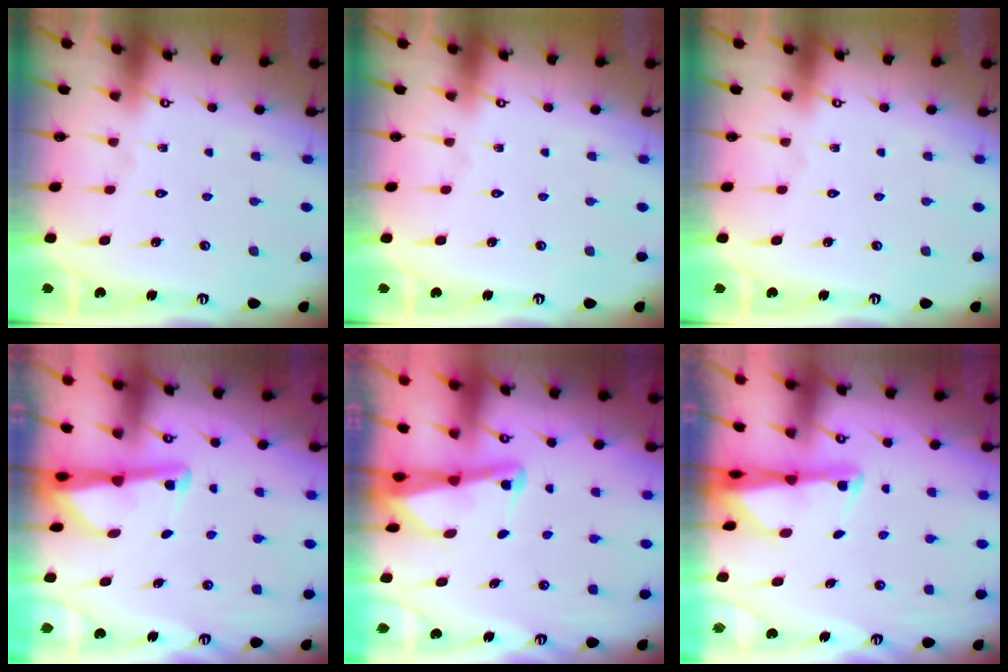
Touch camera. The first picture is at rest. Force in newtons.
{"total": 0.0}
{"total": 0.0}
{"total": 3.0, "press": 3.0, "slide": 0.3}
{"total": 2.3, "press": 2.3, "slide": 0.3}
{"total": 2.6, "press": 2.6, "slide": 0.5}